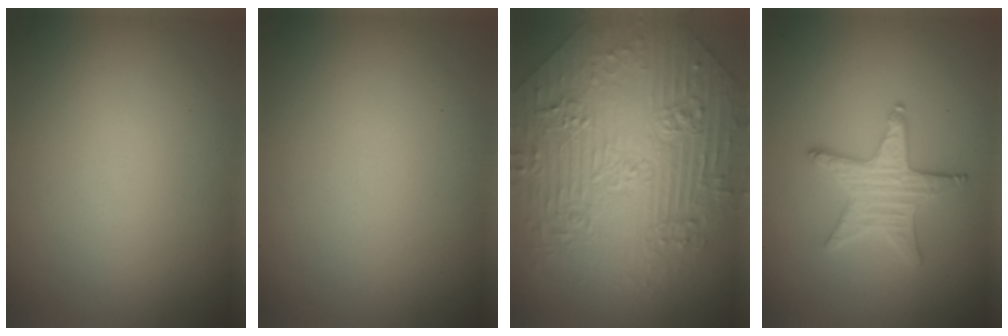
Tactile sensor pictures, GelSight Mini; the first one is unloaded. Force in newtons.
{"total": 0.0}
{"total": 10.5, "press": 7.7, "slide": 7.1}
{"total": 3.6, "press": 3.4, "slide": 1.2}